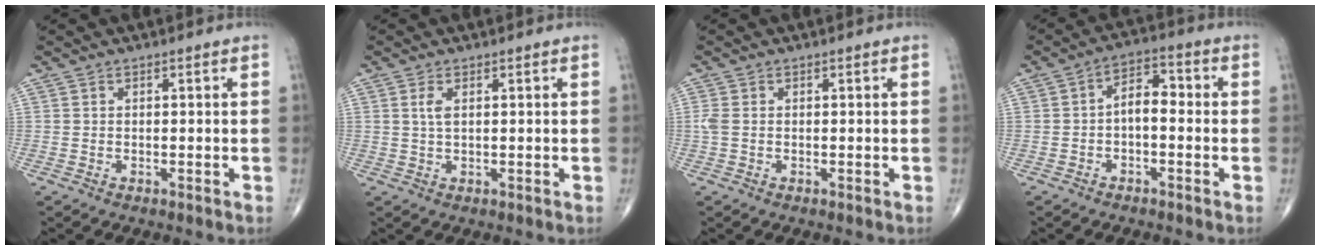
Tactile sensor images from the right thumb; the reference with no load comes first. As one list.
[{"total": 2.1, "force": [0.7, 0.8, 1.9], "torque": [-0.042, 0.002, 0.017]}, {"total": 1.5, "force": [0.0, 0.9, 1.1], "torque": [-0.036, 0.003, -0.002]}, {"total": 5.7, "force": [-0.8, 3.1, 4.7], "torque": [-0.062, 0.031, -0.023]}]